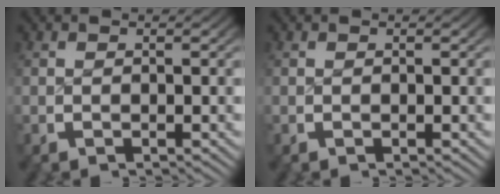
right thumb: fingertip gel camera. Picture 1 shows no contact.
{"total": 0.0}